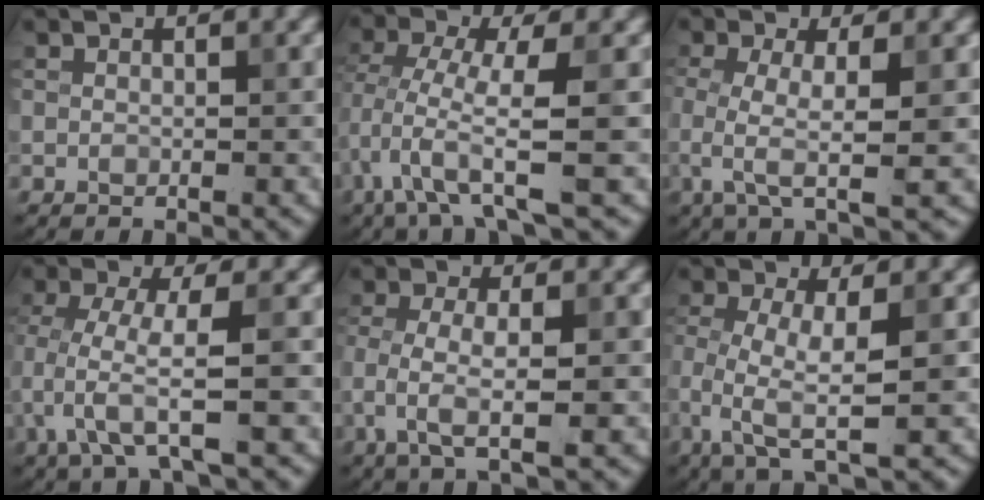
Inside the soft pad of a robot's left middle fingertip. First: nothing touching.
{"total": 5.3, "force": [-2.1, 1.1, 4.8], "torque": [-0.100, -0.001, -0.044]}
{"total": 4.3, "force": [-0.7, 1.1, 4.1], "torque": [-0.088, -0.008, -0.016]}
{"total": 4.8, "force": [-1.6, 0.9, 4.4], "torque": [-0.094, -0.004, -0.034]}
{"total": 4.1, "force": [-1.3, 1.1, 3.8], "torque": [-0.075, -0.001, -0.027]}
{"total": 5.2, "force": [-1.4, 1.5, 4.8], "torque": [-0.099, -0.003, -0.030]}